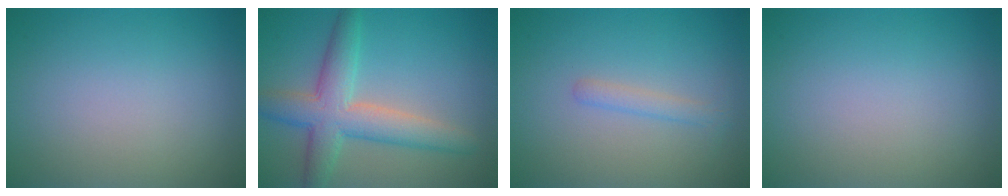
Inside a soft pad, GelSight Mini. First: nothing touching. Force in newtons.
{"total": 6.0, "press": 6.0, "slide": 0.5}
{"total": 1.4, "press": 1.4, "slide": 0.1}
{"total": 0.0}